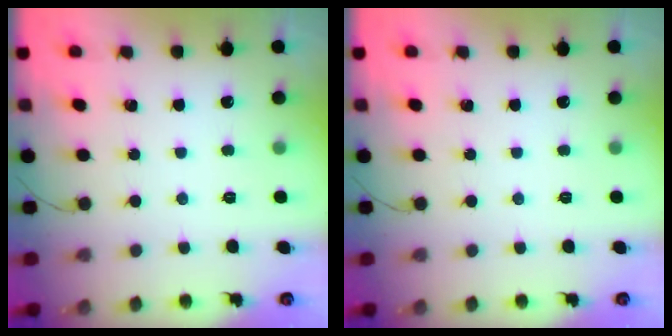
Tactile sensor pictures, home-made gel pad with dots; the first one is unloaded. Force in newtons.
{"total": 0.0}